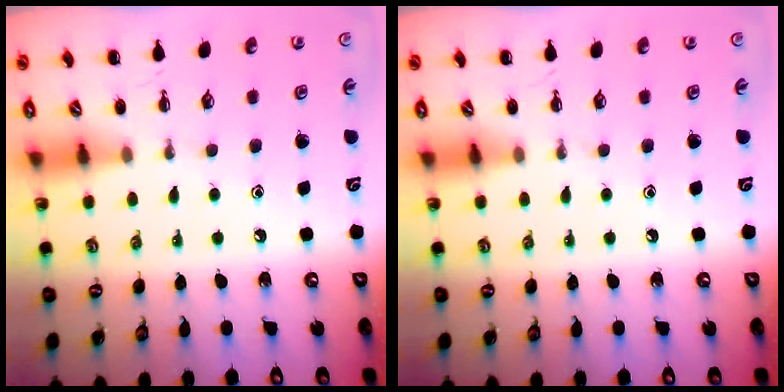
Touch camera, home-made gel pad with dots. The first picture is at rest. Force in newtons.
{"total": 0.0}